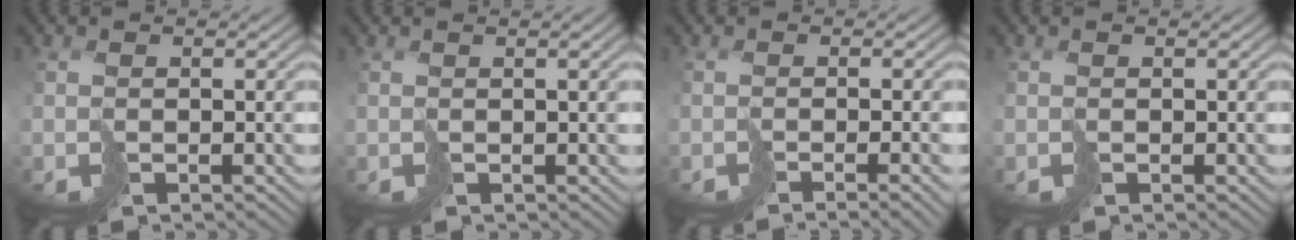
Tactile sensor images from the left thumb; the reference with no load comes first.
{"total": 2.8, "force": [0.3, 0.7, 2.7], "torque": [-0.032, 0.006, 0.004]}
{"total": 4.9, "force": [-1.9, 1.2, 4.3], "torque": [-0.047, -0.005, -0.024]}
{"total": 0.0}